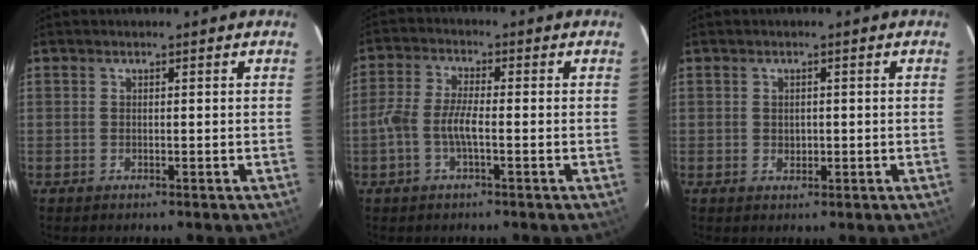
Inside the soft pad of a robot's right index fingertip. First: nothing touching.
{"total": 5.3, "force": [-1.6, 1.3, 4.9], "torque": [-0.109, 0.007, -0.033]}
{"total": 1.5, "force": [0.0, 1.4, 0.6], "torque": [-0.007, 0.001, 0.003]}